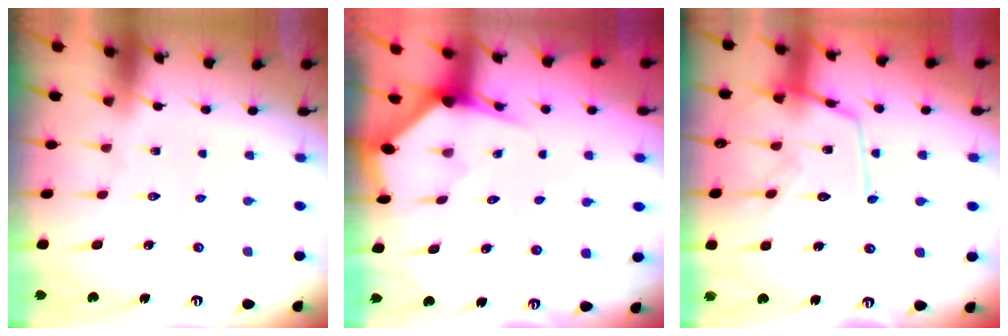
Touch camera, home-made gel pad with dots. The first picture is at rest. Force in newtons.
{"total": 3.0, "press": 3.0, "slide": 0.1}
{"total": 15.6, "press": 15.5, "slide": 1.3}